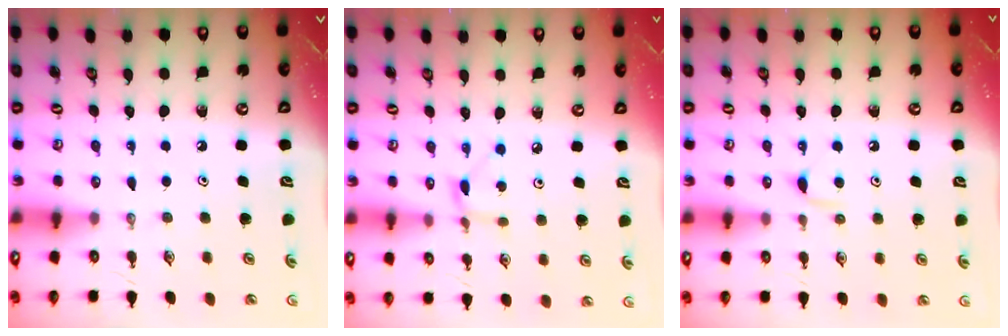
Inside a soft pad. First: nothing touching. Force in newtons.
{"total": 2.9, "press": 2.9, "slide": 0.3}
{"total": 4.1, "press": 4.0, "slide": 0.7}